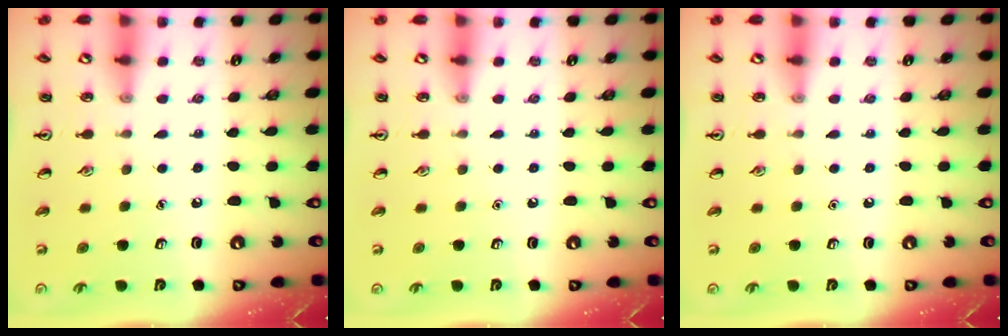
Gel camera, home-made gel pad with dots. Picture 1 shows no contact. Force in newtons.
{"total": 0.0}
{"total": 0.0}